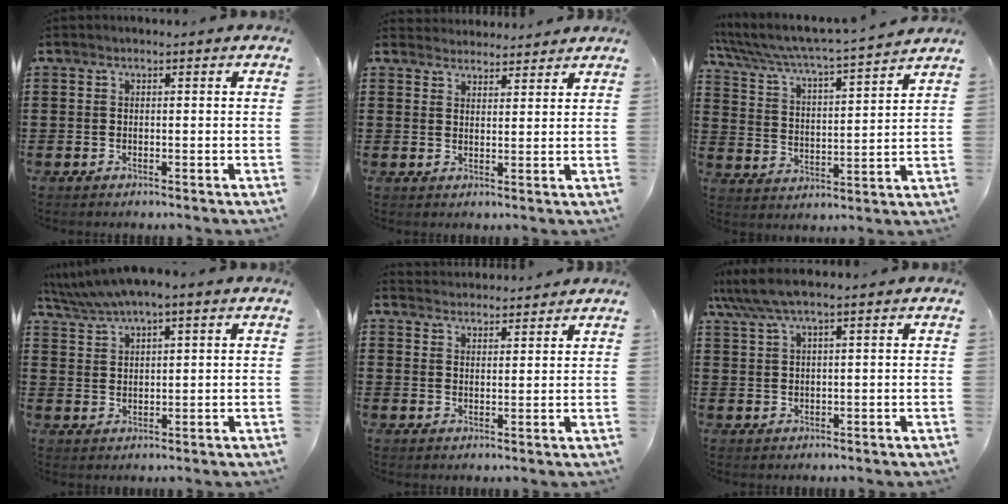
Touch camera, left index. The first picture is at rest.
{"total": 2.9, "force": [2.8, 0.5, -0.4], "torque": [-0.001, -0.006, 0.054]}
{"total": 4.5, "force": [4.2, -0.2, 1.7], "torque": [-0.056, -0.036, 0.062]}
{"total": 3.1, "force": [2.5, 0.2, 1.9], "torque": [-0.044, -0.005, 0.042]}
{"total": 2.8, "force": [2.7, 0.3, -0.6], "torque": [0.003, -0.008, 0.052]}
{"total": 3.9, "force": [2.4, 0.3, 3.0], "torque": [-0.071, 0.000, 0.041]}